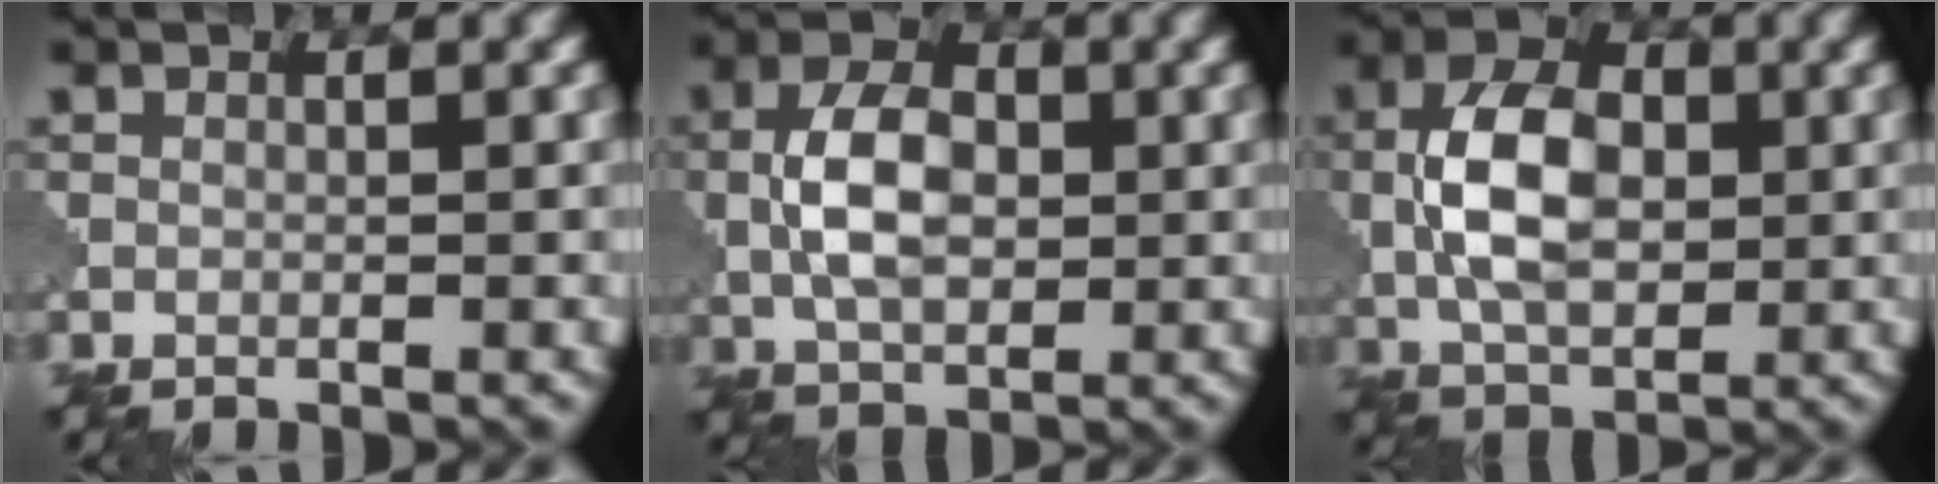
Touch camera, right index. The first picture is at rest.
{"total": 5.6, "force": [0.3, 3.5, 4.3], "torque": [-0.085, 0.003, 0.002]}
{"total": 7.0, "force": [0.4, 4.4, 5.4], "torque": [-0.106, 0.005, 0.002]}